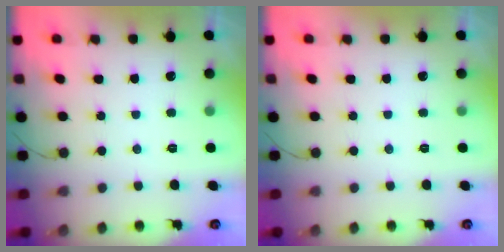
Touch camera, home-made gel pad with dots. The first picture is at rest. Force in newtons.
{"total": 0.0}